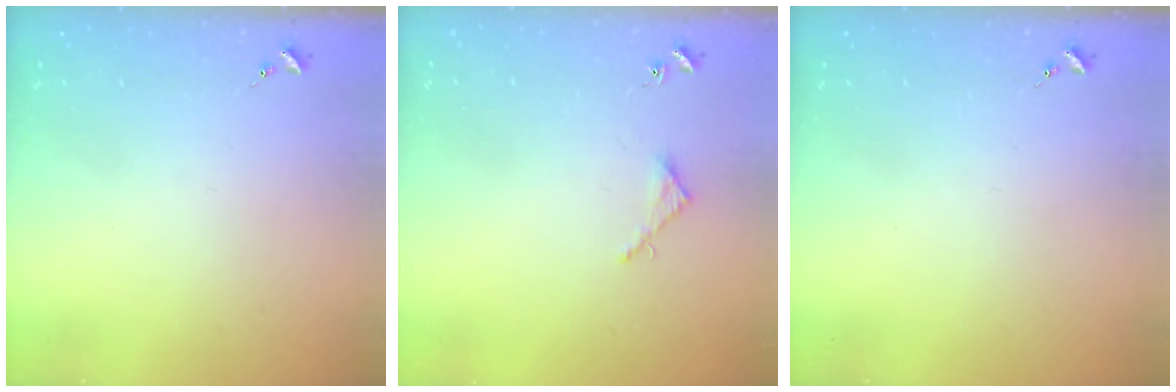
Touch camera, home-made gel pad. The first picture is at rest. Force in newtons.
{"total": 3.3, "press": 3.3, "slide": 0.3}
{"total": 0.0}